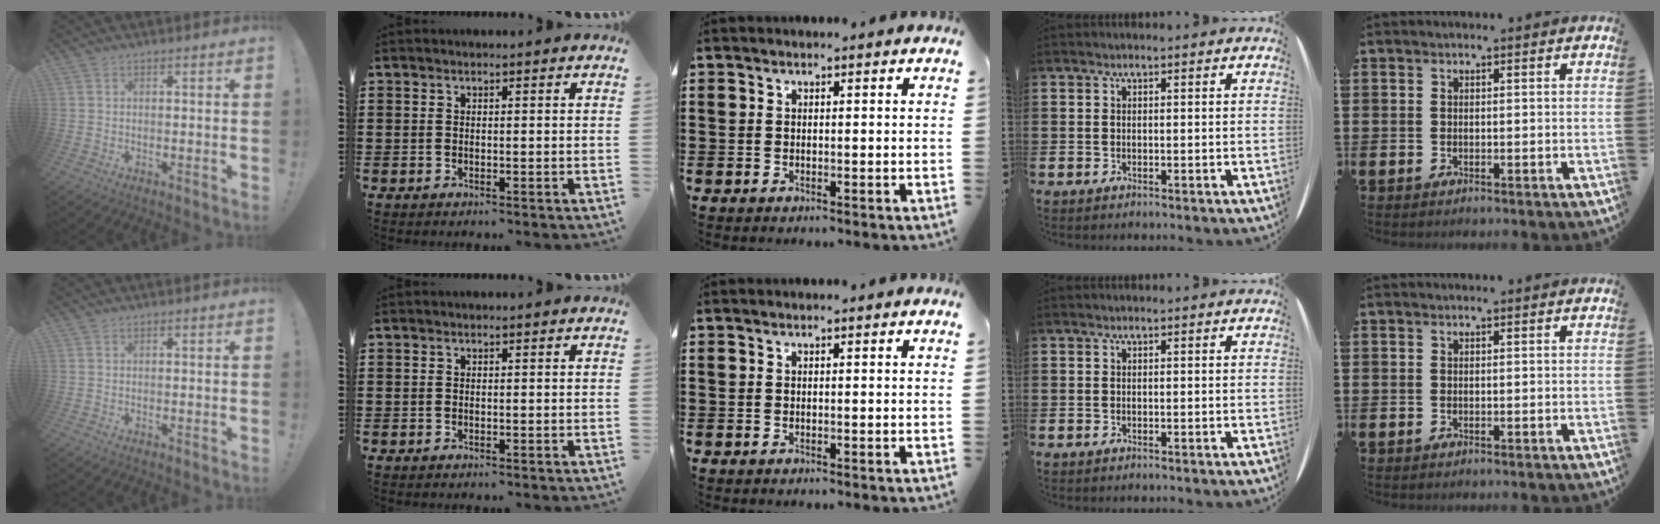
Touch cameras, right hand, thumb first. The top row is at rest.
{}